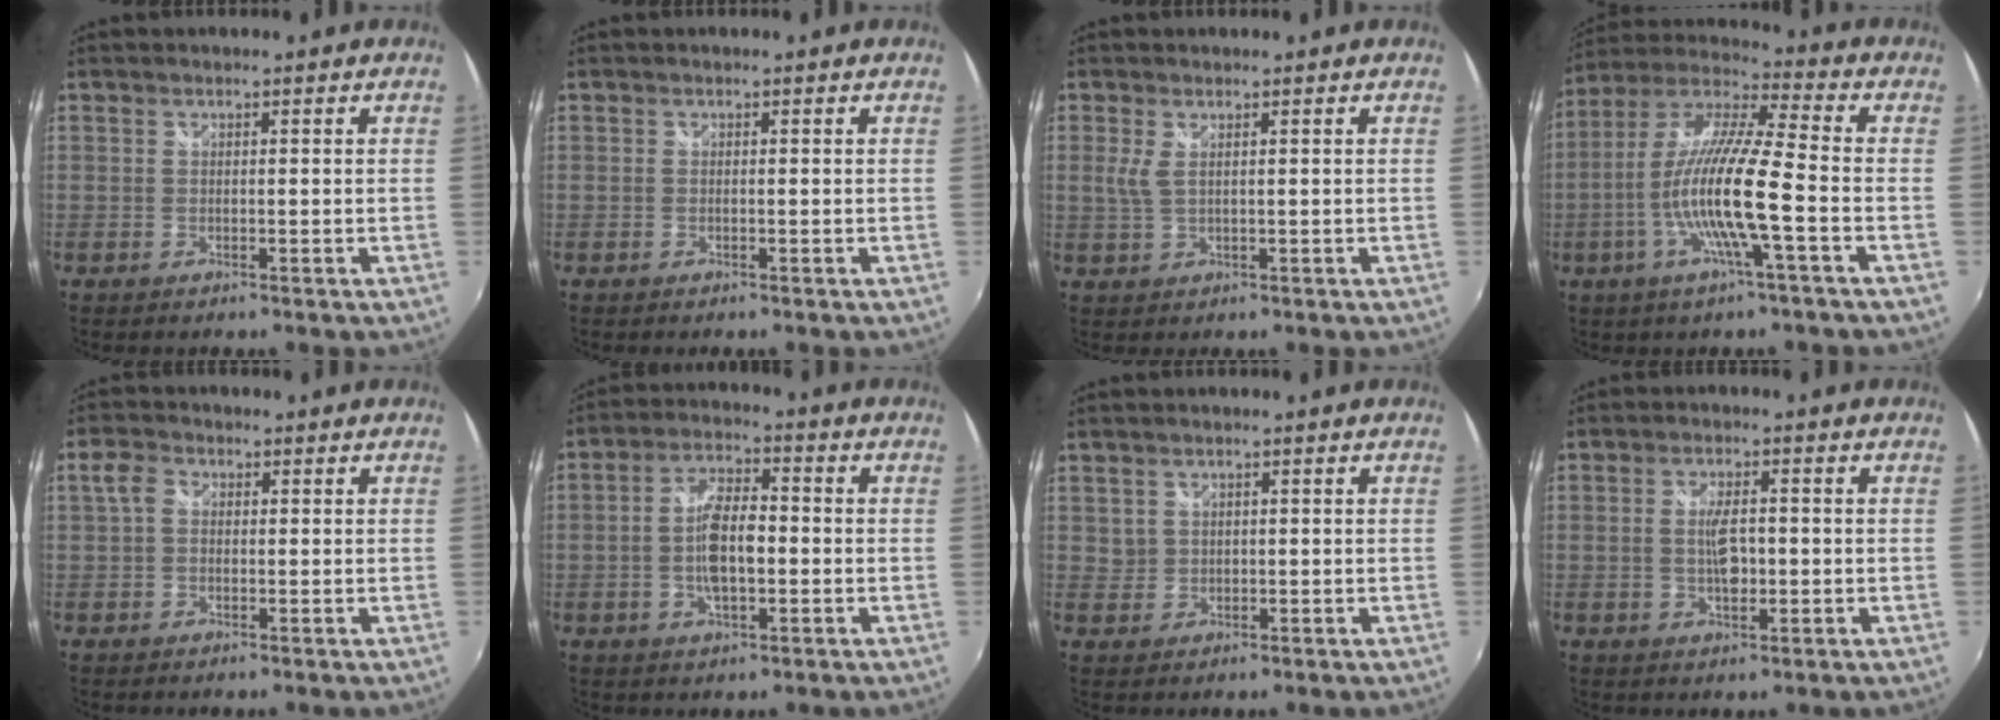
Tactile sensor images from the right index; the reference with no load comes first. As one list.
[{"total": 0.0}, {"total": 2.3, "force": [0.7, 0.6, 2.1], "torque": [-0.044, -0.001, 0.015]}, {"total": 14.9, "force": [-4.3, 0.6, 14.3], "torque": [-0.269, -0.005, -0.086]}, {"total": 3.1, "force": [0.1, 2.5, 1.9], "torque": [-0.039, 0.010, 0.000]}, {"total": 8.1, "force": [-1.2, 3.3, 7.3], "torque": [-0.141, 0.007, -0.020]}, {"total": 1.8, "force": [0.9, 1.6, 0.1], "torque": [0.006, 0.006, 0.017]}, {"total": 4.5, "force": [-0.2, 1.9, 4.1], "torque": [-0.075, -0.002, -0.002]}]